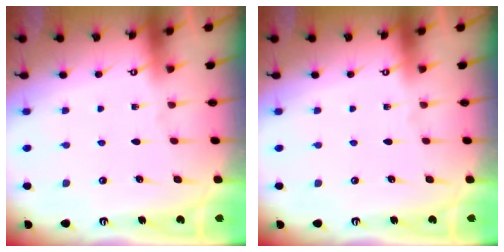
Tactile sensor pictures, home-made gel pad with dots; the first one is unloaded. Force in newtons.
{"total": 0.0}